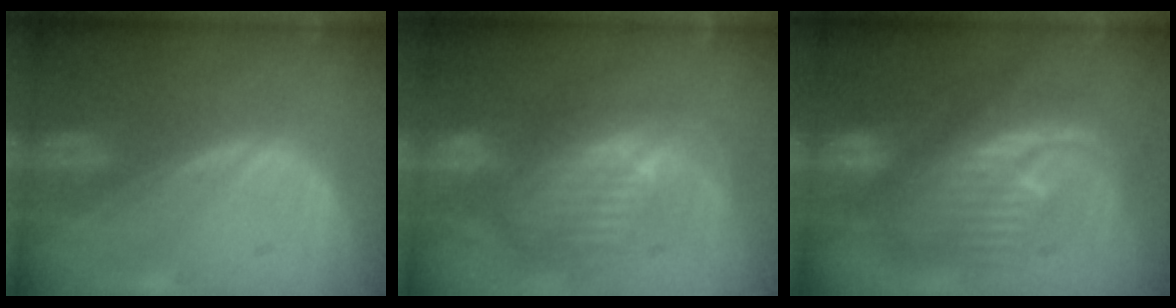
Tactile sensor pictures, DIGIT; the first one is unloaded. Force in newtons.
{"total": 11.1, "press": 9.7, "slide": 5.3}
{"total": 12.4, "press": 12.4, "slide": 1.4}